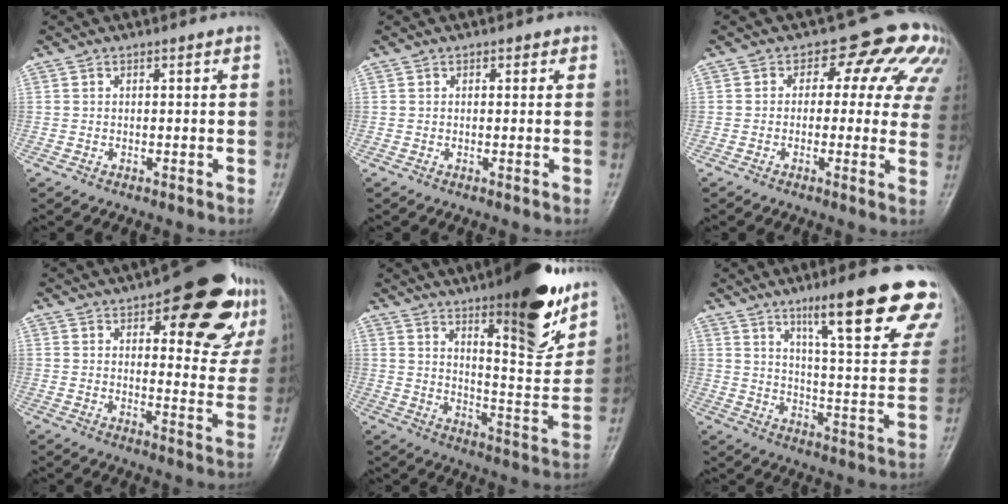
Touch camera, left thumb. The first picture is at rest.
{"total": 1.5, "force": [0.6, 1.1, 0.8], "torque": [0.006, 0.000, 0.003]}
{"total": 13.2, "force": [4.3, 8.2, 9.5], "torque": [-0.051, 0.015, 0.033]}
{"total": 19.0, "force": [9.6, 7.7, 14.6], "torque": [-0.138, -0.031, 0.122]}
{"total": 20.6, "force": [13.0, 5.2, 15.1], "torque": [-0.178, -0.071, 0.197]}
{"total": 23.6, "force": [15.2, 4.4, 17.5], "torque": [-0.202, -0.058, 0.212]}